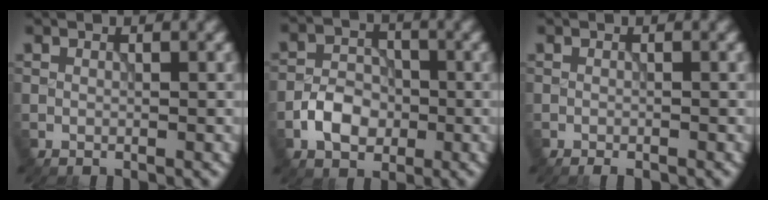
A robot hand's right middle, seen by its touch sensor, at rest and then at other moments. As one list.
[{"total": 4.0, "force": [-1.5, 2.9, 2.3], "torque": [-0.041, 0.005, -0.030]}, {"total": 0.9, "force": [-0.7, 0.2, 0.5], "torque": [-0.007, -0.004, -0.013]}]